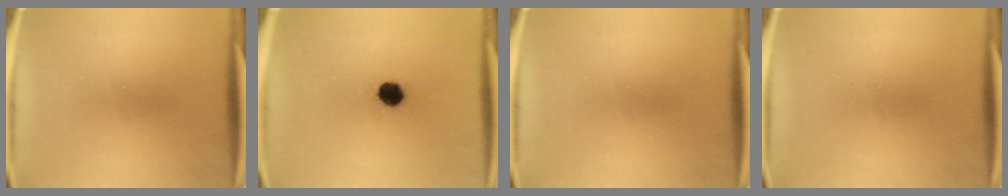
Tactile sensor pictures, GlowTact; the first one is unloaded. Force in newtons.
{"total": 5.3}
{"total": 0.0}
{"total": 0.0}